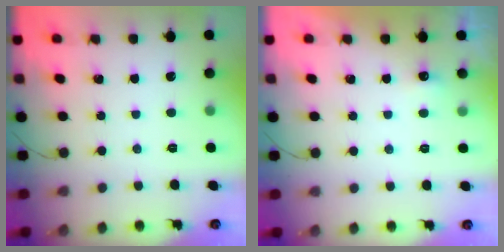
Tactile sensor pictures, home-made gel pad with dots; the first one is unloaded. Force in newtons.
{"total": 3.5, "press": 1.7, "slide": 3.0}